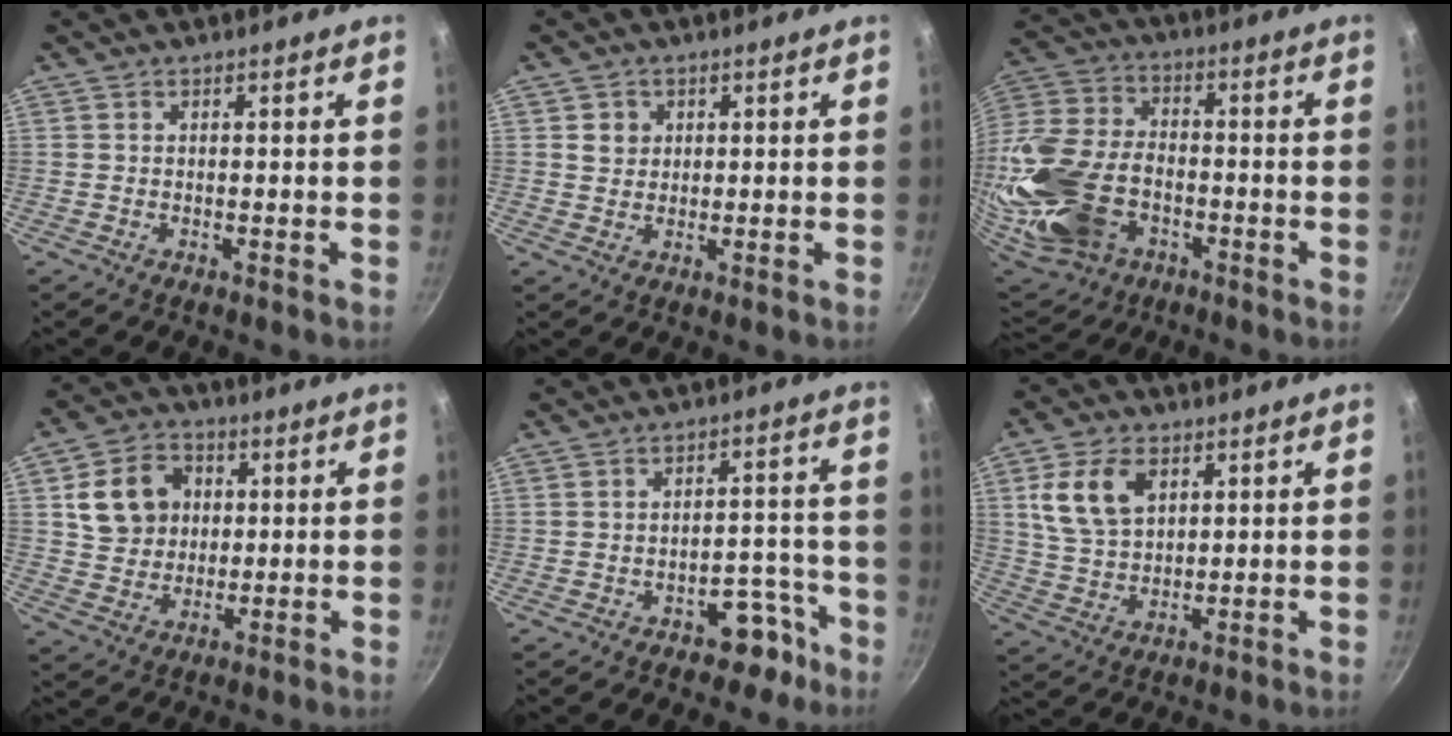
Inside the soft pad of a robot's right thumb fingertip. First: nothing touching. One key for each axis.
{"total": 3.1, "fx": 1.0, "fy": 2.8, "fz": 1.0, "tx": -0.001, "ty": -0.003, "tz": 0.017}
{"total": 29.7, "fx": -8.2, "fy": 19.9, "fz": 20.5, "tx": -0.539, "ty": -0.002, "tz": -0.142}
{"total": 11.6, "fx": 2.6, "fy": 9.7, "fz": 5.8, "tx": -0.073, "ty": 0.005, "tz": 0.047}
{"total": 7.0, "fx": -4.6, "fy": 4.1, "fz": 3.3, "tx": -0.015, "ty": 0.057, "tz": -0.063}
{"total": 10.8, "fx": 4.0, "fy": 6.9, "fz": 7.2, "tx": -0.126, "ty": -0.007, "tz": 0.082}